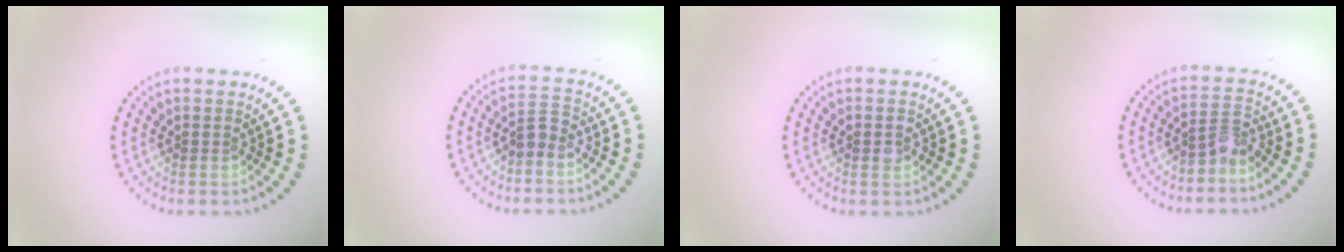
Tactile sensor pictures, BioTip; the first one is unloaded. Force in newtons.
{"total": 1.8, "press": 1.5, "slide": 1.0}
{"total": 1.4, "press": 1.4, "slide": 0.0}
{"total": 2.0, "press": 1.5, "slide": 1.4}